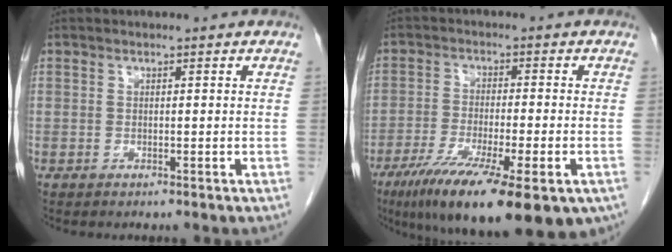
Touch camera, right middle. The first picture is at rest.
{"total": 19.3, "force": [-12.0, 3.6, 14.7], "torque": [-0.210, -0.042, -0.184]}